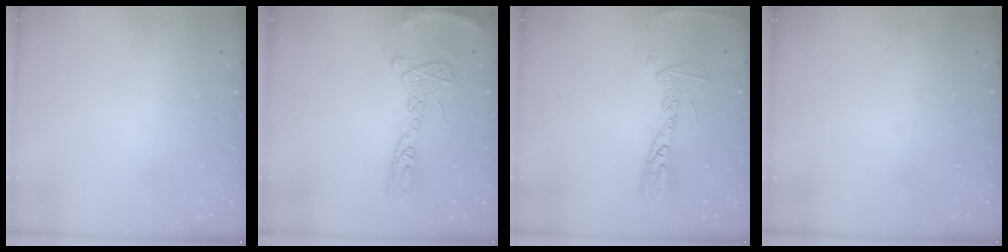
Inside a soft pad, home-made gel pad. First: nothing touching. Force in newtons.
{"total": 14.7, "press": 14.6, "slide": 1.4}
{"total": 12.0, "press": 11.9, "slide": 1.1}
{"total": 0.0}